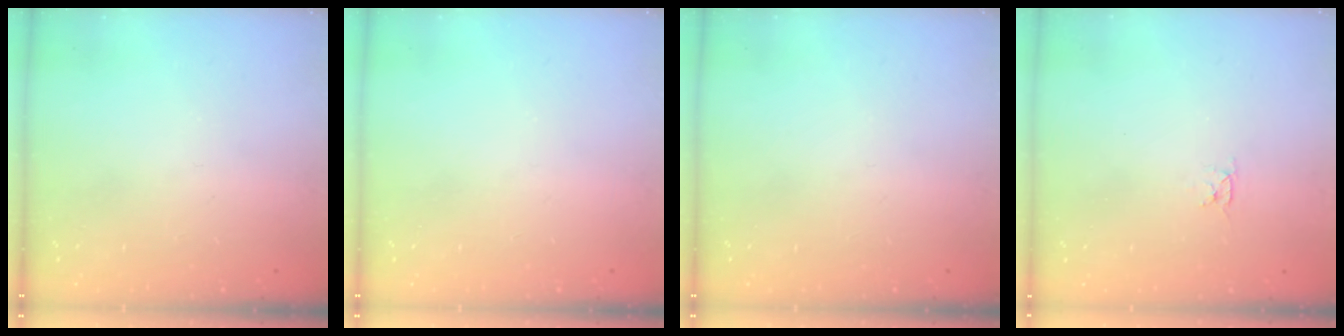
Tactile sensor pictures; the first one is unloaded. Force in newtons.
{"total": 0.0}
{"total": 0.0}
{"total": 2.8, "press": 2.8, "slide": 0.3}